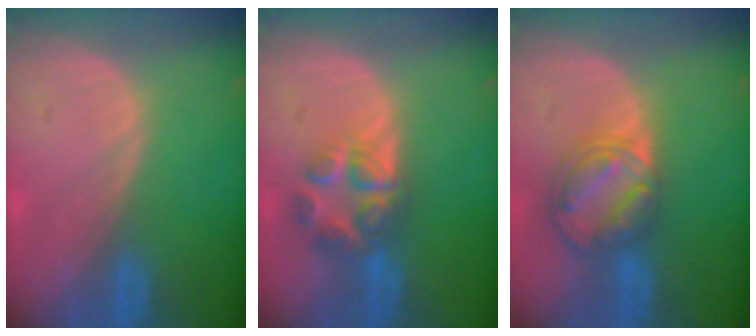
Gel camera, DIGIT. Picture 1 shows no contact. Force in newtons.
{"total": 7.0, "press": 5.9, "slide": 3.8}
{"total": 8.4, "press": 7.0, "slide": 4.6}